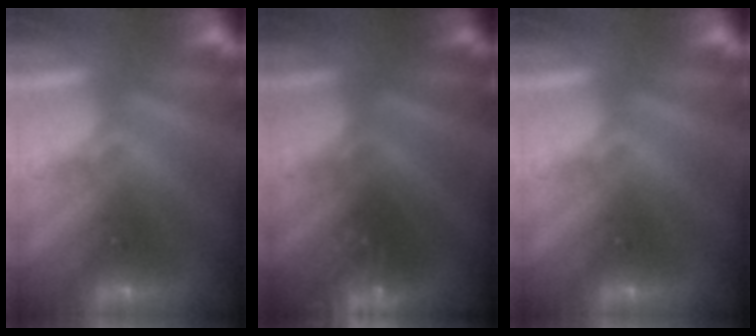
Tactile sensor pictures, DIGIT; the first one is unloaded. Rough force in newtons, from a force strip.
{"total": 2.9}
{"total": 0.0}